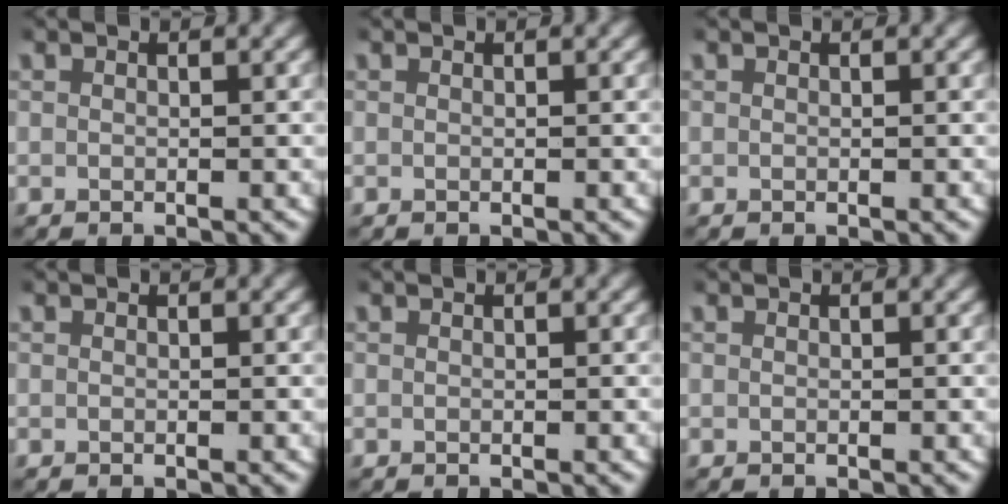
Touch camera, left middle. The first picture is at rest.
{"total": 0.0}
{"total": 0.0}
{"total": 0.0}
{"total": 0.0}
{"total": 0.0}